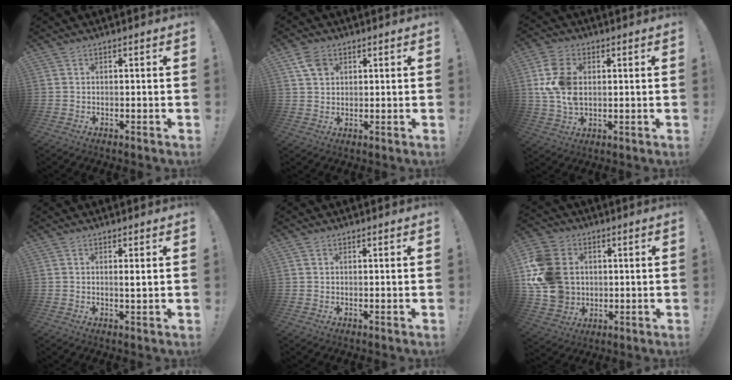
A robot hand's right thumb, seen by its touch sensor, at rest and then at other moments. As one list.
[{"total": 6.0, "force": [3.0, 4.3, 2.8], "torque": [-0.039, -0.006, 0.057]}, {"total": 12.6, "force": [1.6, 8.7, 8.9], "torque": [-0.178, 0.000, 0.029]}, {"total": 1.4, "force": [0.4, -0.2, 1.3], "torque": [-0.017, -0.007, 0.004]}, {"total": 0.7, "force": [0.4, 0.6, 0.0], "torque": [0.006, -0.002, 0.007]}, {"total": 17.8, "force": [1.7, 14.8, 9.8], "torque": [-0.195, 0.007, 0.039]}]